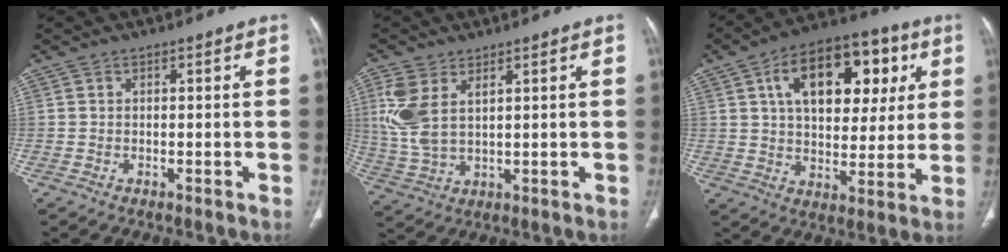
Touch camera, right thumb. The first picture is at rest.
{"total": 8.8, "force": [3.3, 4.8, 6.6], "torque": [-0.154, -0.002, 0.078]}
{"total": 20.4, "force": [7.0, 12.0, 15.0], "torque": [-0.181, 0.003, 0.103]}